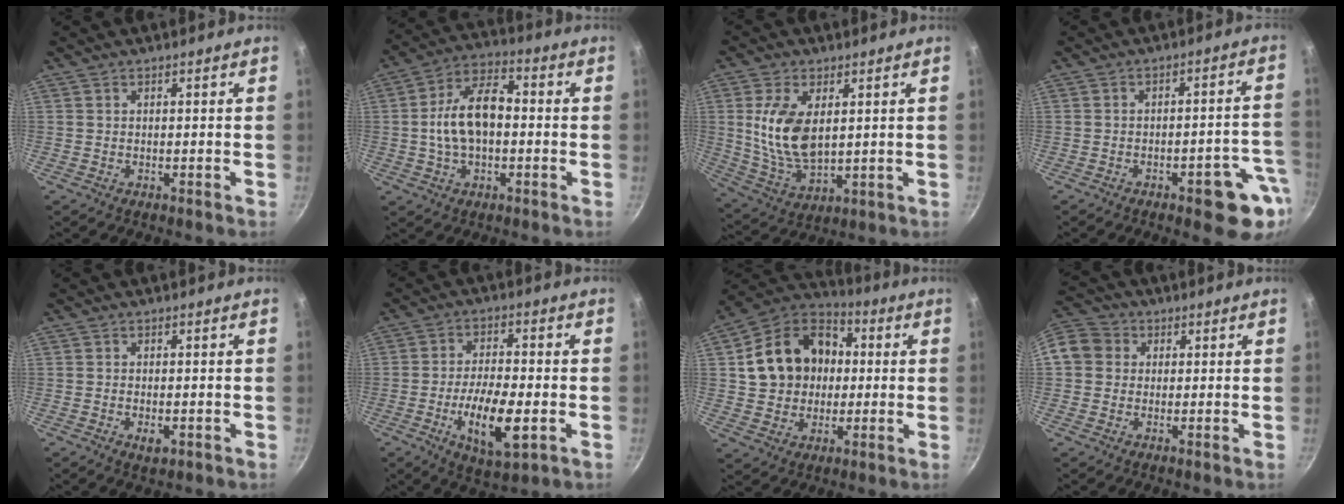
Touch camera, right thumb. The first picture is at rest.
{"total": 12.5, "force": [-0.5, 7.3, 10.1], "torque": [-0.163, 0.036, -0.019]}
{"total": 12.8, "force": [2.5, 7.1, 10.4], "torque": [-0.196, -0.022, 0.059]}
{"total": 10.3, "force": [-4.5, 3.7, 8.5], "torque": [-0.063, 0.036, -0.051]}
{"total": 2.3, "force": [-0.7, 1.2, 1.9], "torque": [-0.031, -0.003, -0.009]}
{"total": 12.3, "force": [-3.5, 4.6, 10.9], "torque": [-0.189, 0.009, -0.058]}
{"total": 17.6, "force": [1.9, 14.6, 9.8], "torque": [-0.143, 0.032, 0.029]}
{"total": 9.7, "force": [1.3, 8.8, 4.0], "torque": [-0.064, 0.026, 0.009]}